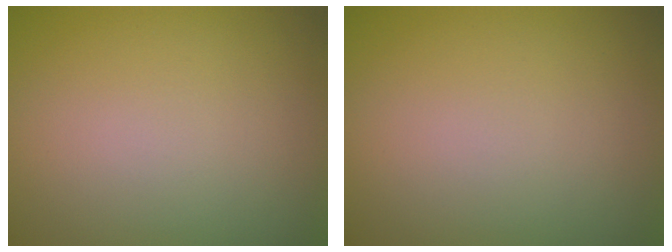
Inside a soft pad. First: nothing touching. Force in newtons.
{"total": 0.0}